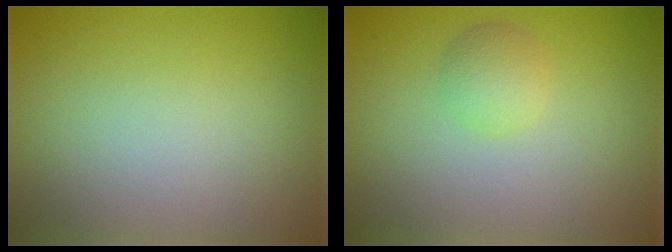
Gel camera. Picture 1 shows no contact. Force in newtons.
{"total": 1.9, "press": 1.9, "slide": 0.1}